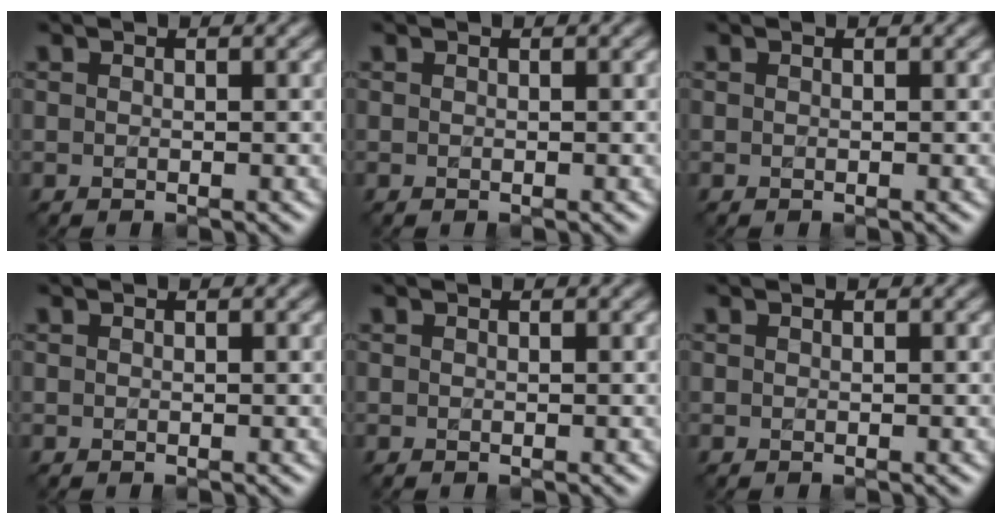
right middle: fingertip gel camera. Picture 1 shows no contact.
{"total": 0.0}
{"total": 0.0}
{"total": 0.0}
{"total": 0.0}
{"total": 0.0}